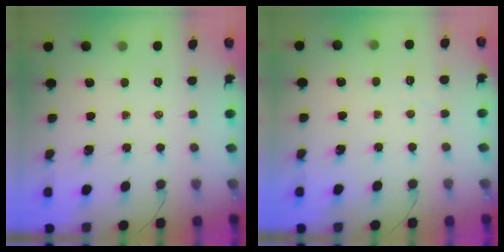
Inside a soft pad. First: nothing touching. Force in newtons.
{"total": 2.9, "press": 2.8, "slide": 0.6}